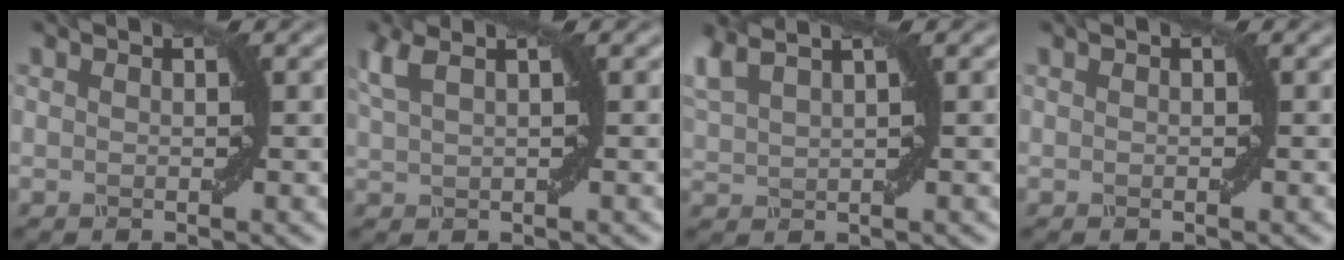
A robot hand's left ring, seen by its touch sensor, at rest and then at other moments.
{"total": 3.0, "force": [1.5, 1.2, 2.4], "torque": [-0.047, 0.017, 0.019]}
{"total": 5.1, "force": [3.4, 2.0, 3.3], "torque": [-0.082, 0.030, 0.047]}
{"total": 0.0}